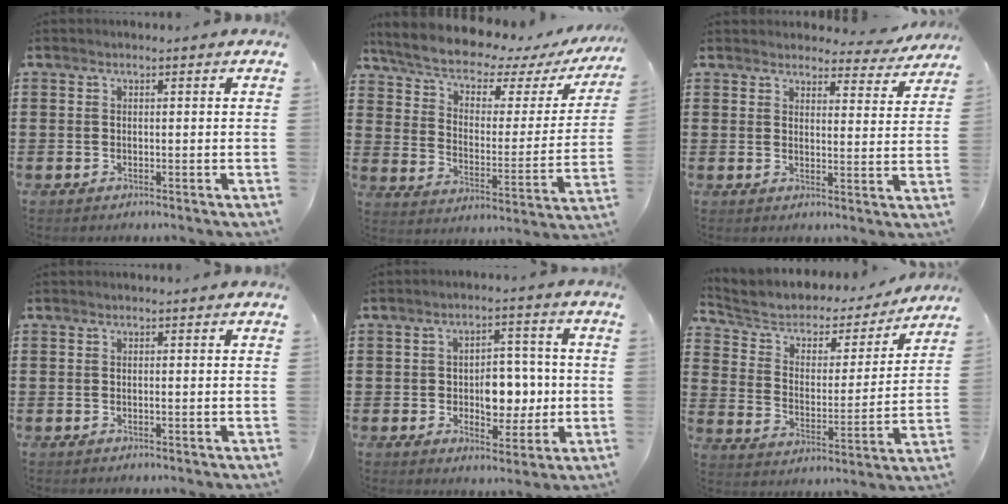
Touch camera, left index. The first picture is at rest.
{"total": 7.0, "force": [6.0, 1.8, 3.1], "torque": [-0.091, -0.042, 0.100]}
{"total": 3.8, "force": [3.7, 0.6, 0.5], "torque": [-0.018, -0.020, 0.065]}
{"total": 0.0}
{"total": 7.3, "force": [-0.6, 4.7, 5.5], "torque": [-0.076, 0.001, -0.017]}
{"total": 4.4, "force": [3.3, 2.7, 1.3], "torque": [-0.053, -0.024, 0.047]}